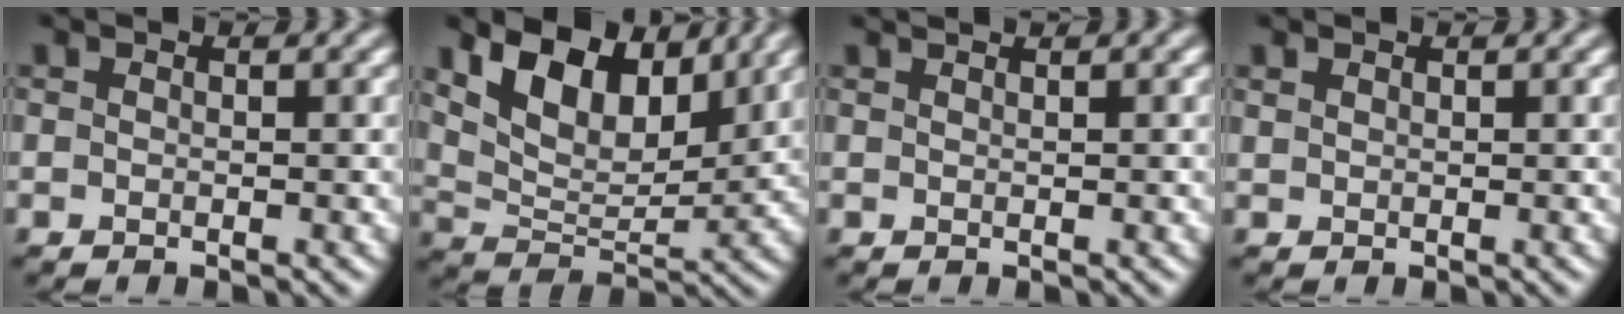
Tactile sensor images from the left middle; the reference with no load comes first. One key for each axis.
{"total": 8.8, "fx": 5.2, "fy": 4.5, "fz": 5.5, "tx": -0.106, "ty": 0.007, "tz": 0.089}
{"total": 2.0, "fx": 1.4, "fy": 0.7, "fz": 1.2, "tx": -0.001, "ty": 0.000, "tz": 0.001}
{"total": 0.6, "fx": 0.6, "fy": 0.0, "fz": -0.2, "tx": -0.001, "ty": 0.003, "tz": 0.014}